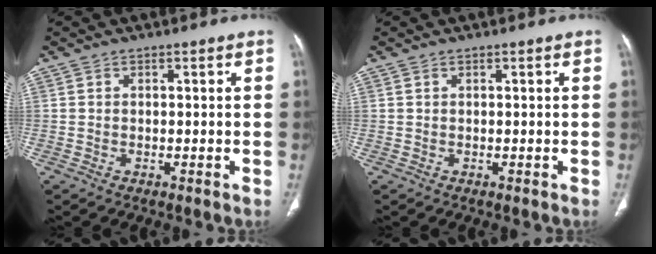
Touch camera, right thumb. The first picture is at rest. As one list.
[{"total": 0.0}]